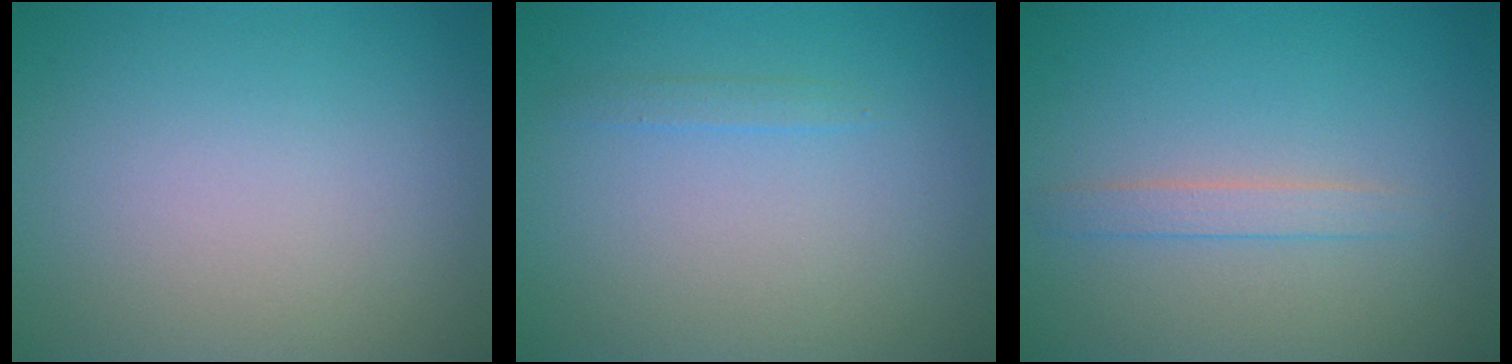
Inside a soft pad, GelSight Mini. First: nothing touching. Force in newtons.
{"total": 0.7, "press": 0.7, "slide": 0.1}
{"total": 1.5, "press": 1.4, "slide": 0.1}